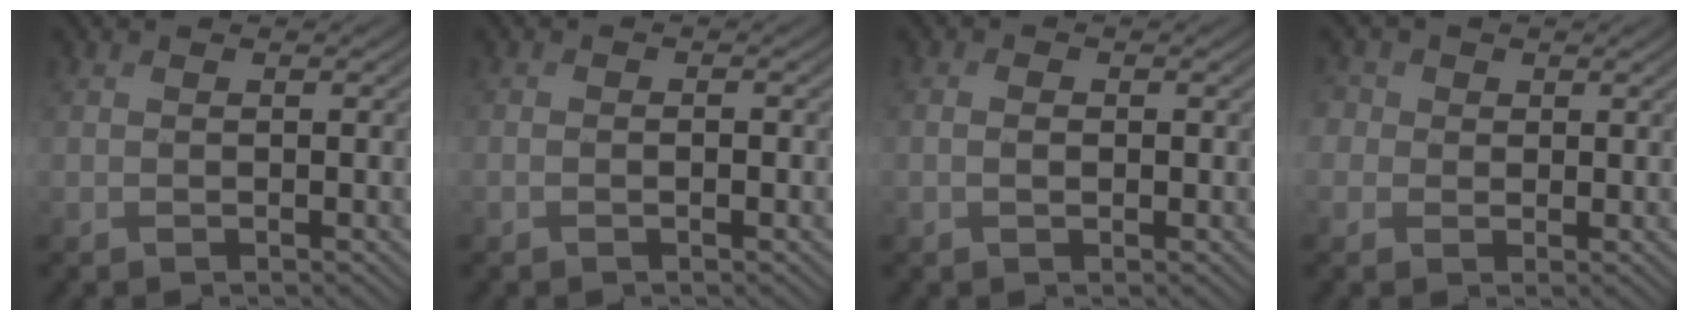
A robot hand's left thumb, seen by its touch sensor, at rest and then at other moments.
{"total": 1.2, "force": [-0.4, 0.6, 0.9], "torque": [-0.015, 0.002, -0.006]}
{"total": 1.4, "force": [0.0, 1.0, 1.1], "torque": [-0.014, -0.001, -0.002]}
{"total": 3.9, "force": [1.1, 3.5, 1.2], "torque": [-0.053, 0.010, 0.006]}